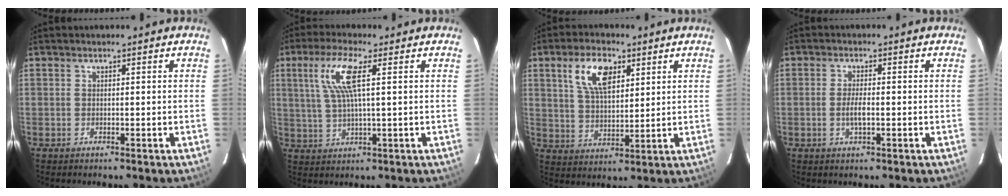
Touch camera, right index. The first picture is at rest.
{"total": 8.3, "force": [2.7, 1.1, 7.8], "torque": [-0.157, 0.006, 0.056]}
{"total": 9.6, "force": [4.5, 4.6, 7.1], "torque": [-0.135, 0.016, 0.086]}
{"total": 3.0, "force": [-0.7, 0.8, 2.8], "torque": [-0.055, -0.004, -0.011]}